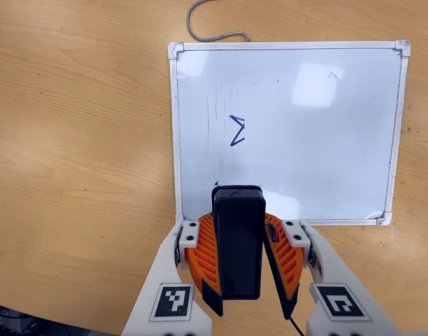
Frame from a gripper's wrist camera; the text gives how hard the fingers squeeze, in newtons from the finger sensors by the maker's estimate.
{"total": 9.1, "left": 8.1, "right": 10.1}